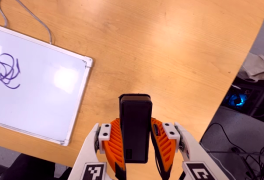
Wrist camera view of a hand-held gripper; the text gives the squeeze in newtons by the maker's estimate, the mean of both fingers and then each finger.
{"total": 5.6, "left": 3.6, "right": 7.6}